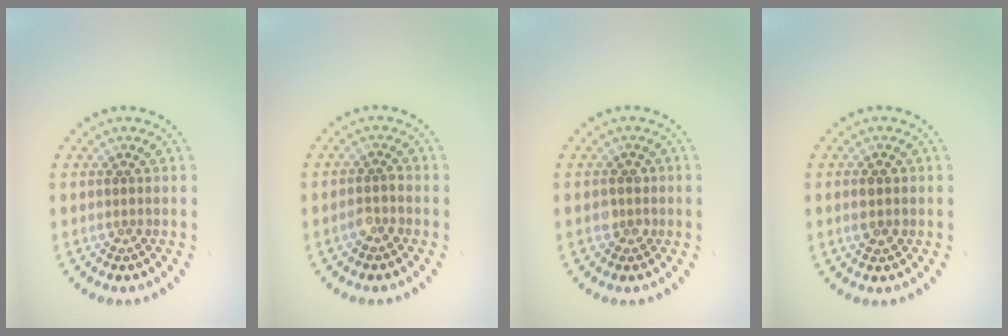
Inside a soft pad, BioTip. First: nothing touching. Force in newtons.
{"total": 1.6, "press": 1.4, "slide": 0.8}
{"total": 1.4, "press": 1.3, "slide": 0.5}
{"total": 2.1, "press": 2.1, "slide": 0.1}